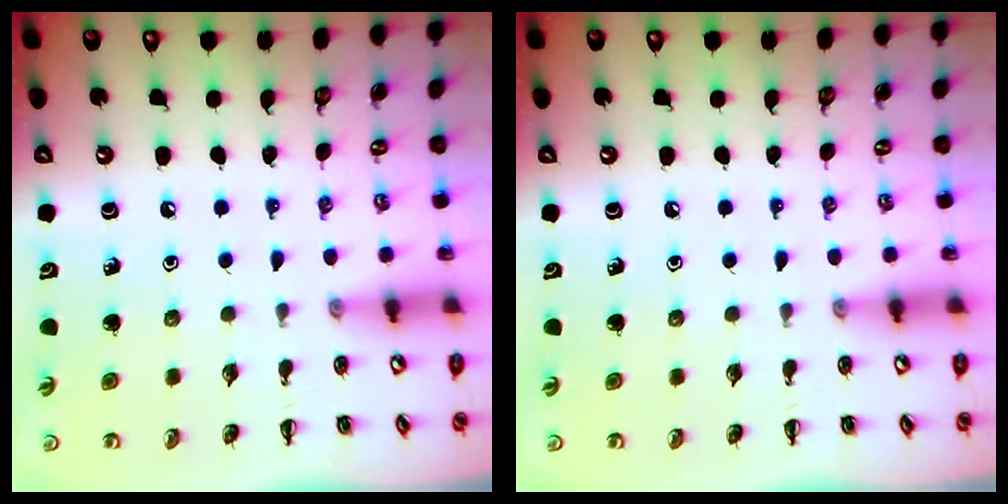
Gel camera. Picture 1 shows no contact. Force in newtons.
{"total": 0.0}